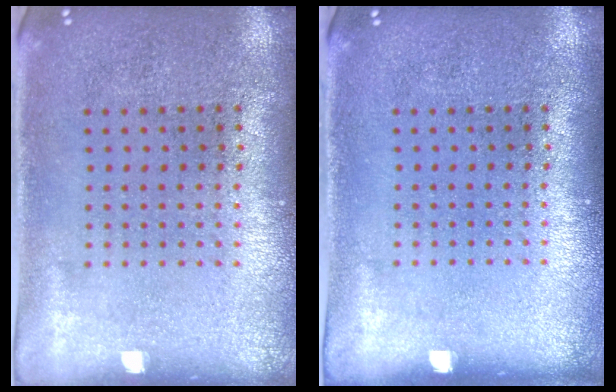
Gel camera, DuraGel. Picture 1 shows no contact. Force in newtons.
{"total": 0.0}